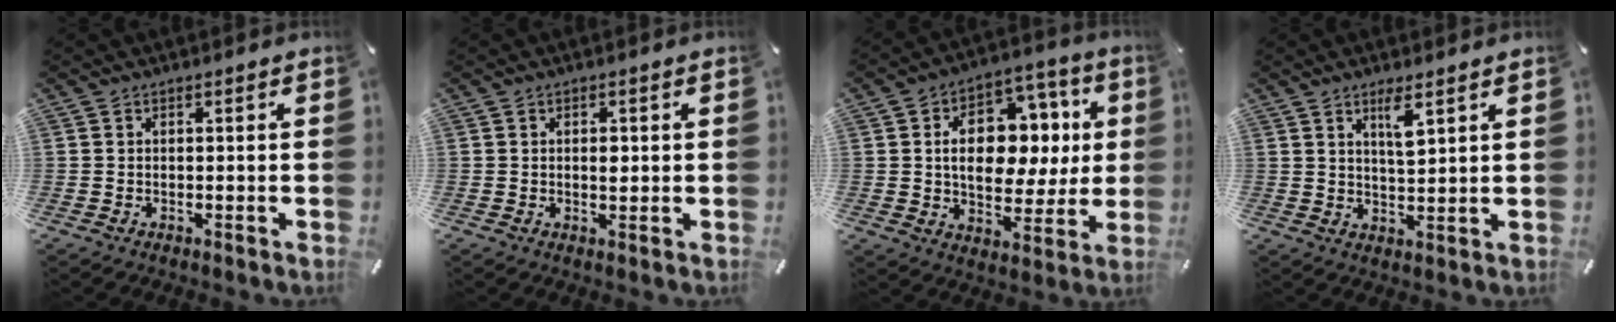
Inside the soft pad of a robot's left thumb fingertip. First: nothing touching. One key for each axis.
{"total": 2.2, "fx": 0.3, "fy": 1.2, "fz": 1.8, "tx": -0.022, "ty": -0.004, "tz": 0.001}
{"total": 15.1, "fx": 2.4, "fy": 11.0, "fz": 10.1, "tx": -0.143, "ty": -0.005, "tz": 0.046}
{"total": 5.2, "fx": 3.1, "fy": 1.2, "fz": 4.1, "tx": -0.073, "ty": -0.010, "tz": 0.049}